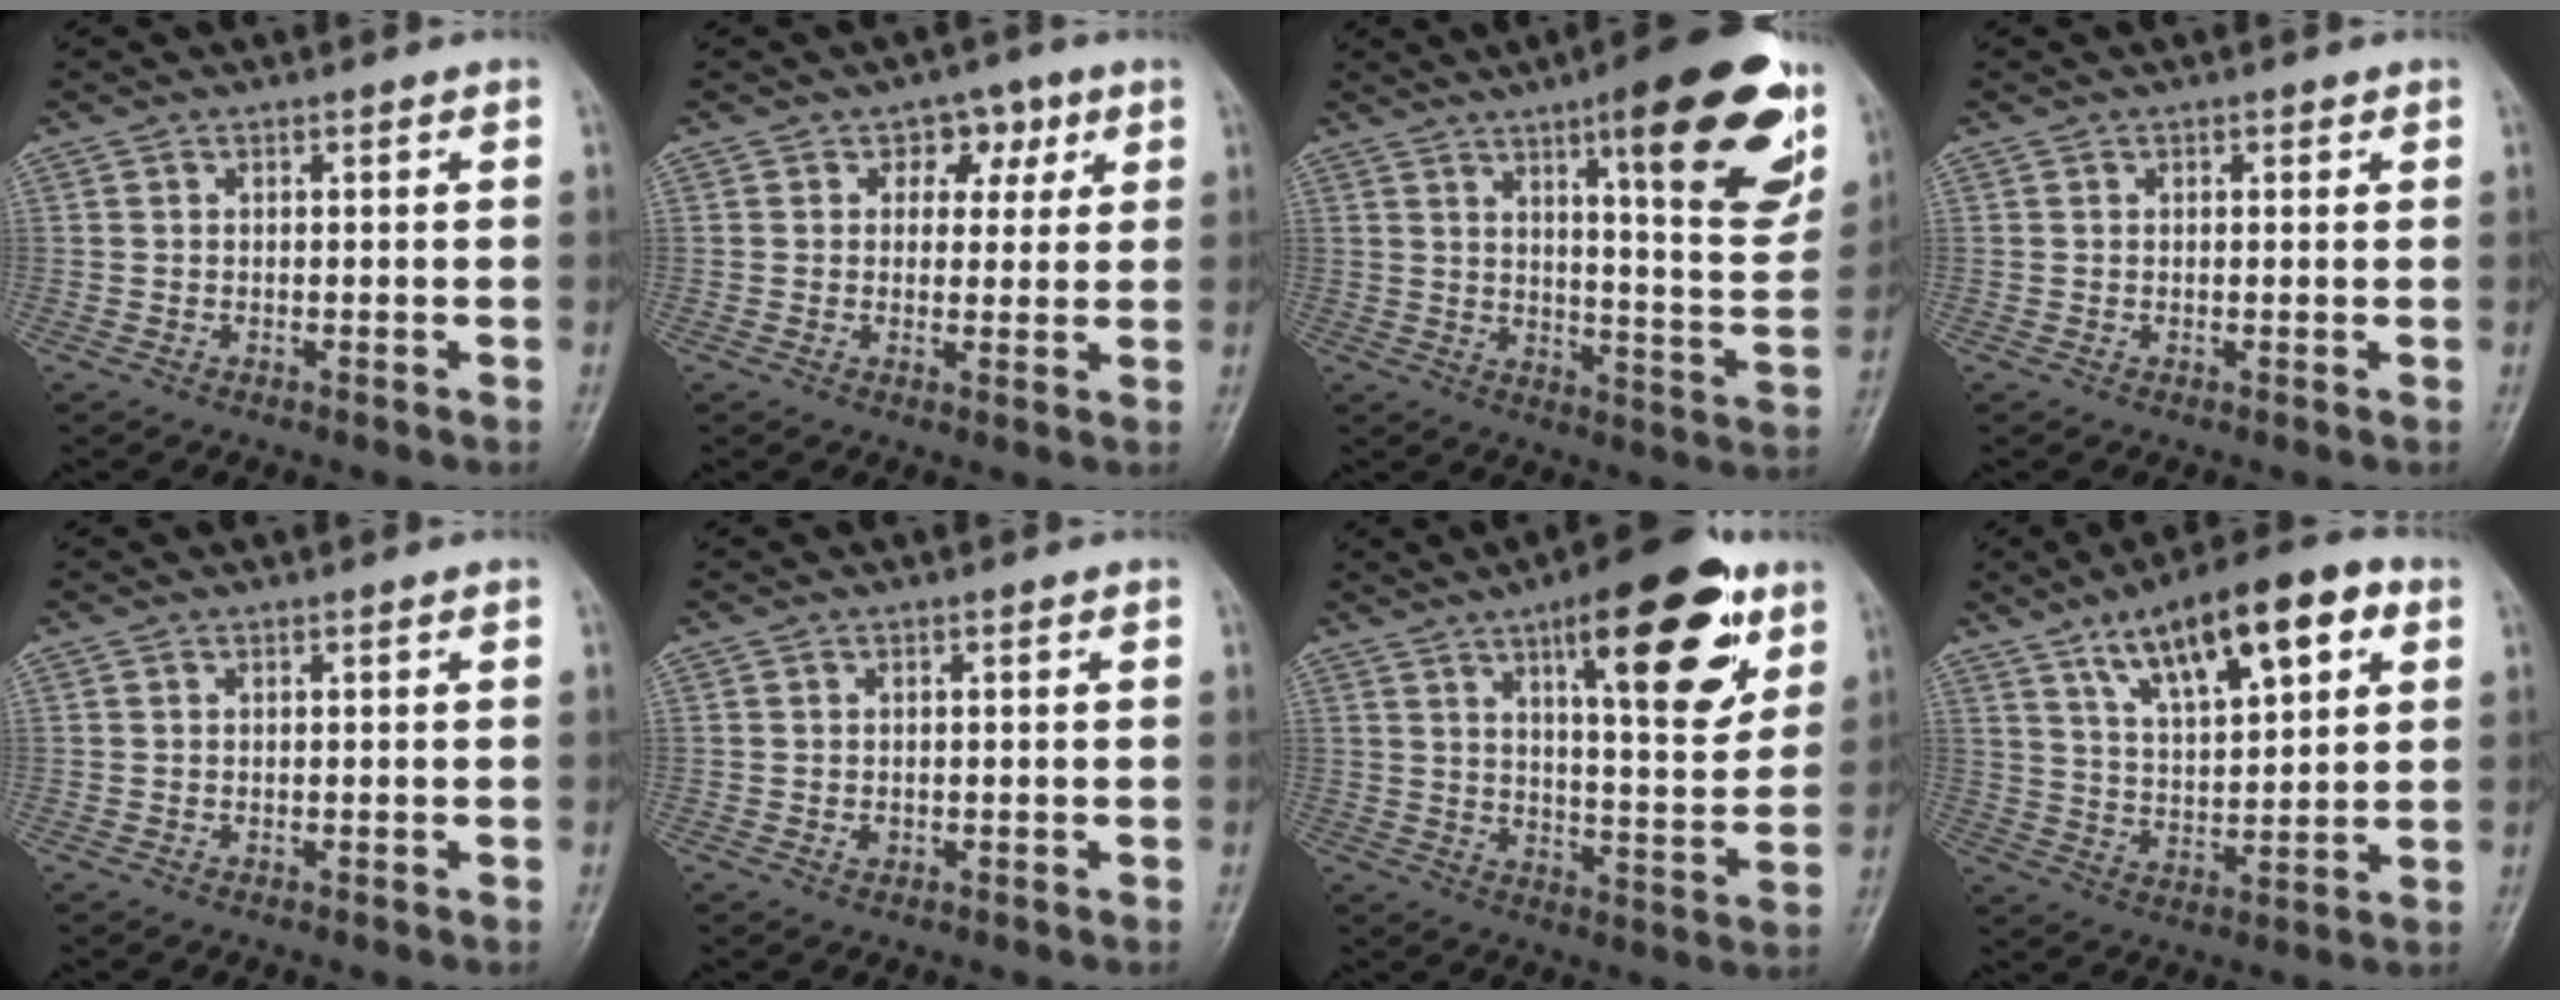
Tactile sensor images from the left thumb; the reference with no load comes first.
{"total": 5.4, "force": [2.3, 4.0, 2.8], "torque": [0.003, -0.002, 0.025]}
{"total": 22.9, "force": [12.3, 5.3, 18.6], "torque": [-0.213, -0.050, 0.171]}
{"total": 0.9, "force": [0.5, 0.6, 0.5], "torque": [-0.002, 0.000, 0.003]}
{"total": 0.0}
{"total": 0.8, "force": [-0.3, 0.7, 0.3], "torque": [-0.001, 0.000, -0.004]}
{"total": 19.7, "force": [10.0, 6.4, 15.7], "torque": [-0.186, -0.042, 0.146]}
{"total": 17.1, "force": [8.4, 6.4, 13.5], "torque": [-0.184, -0.016, 0.138]}